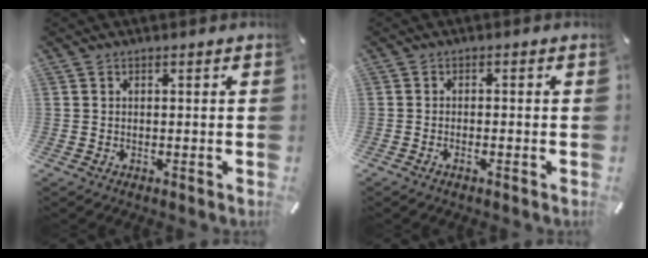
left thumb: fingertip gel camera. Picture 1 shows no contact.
{"total": 1.2, "force": [-0.6, 0.2, 1.0], "torque": [-0.018, -0.001, -0.011]}